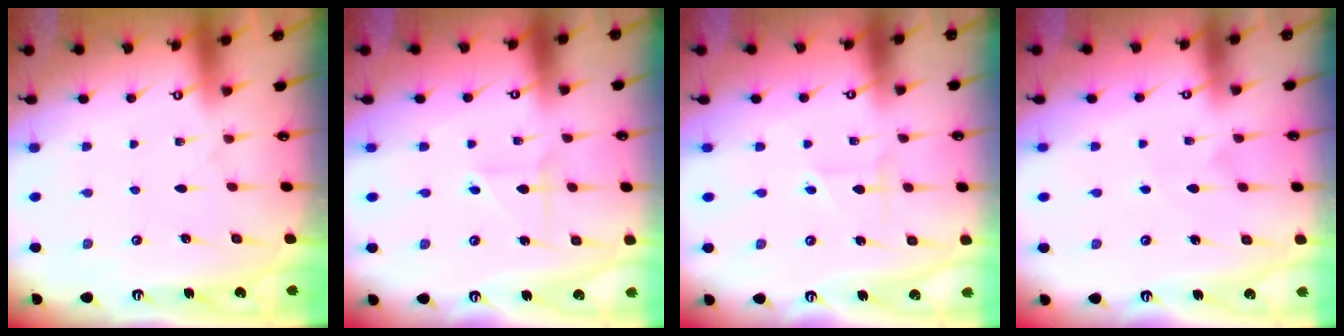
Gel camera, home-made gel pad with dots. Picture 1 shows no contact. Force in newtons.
{"total": 2.7, "press": 2.7, "slide": 0.1}
{"total": 1.7, "press": 1.5, "slide": 0.9}
{"total": 3.8, "press": 3.8, "slide": 0.1}